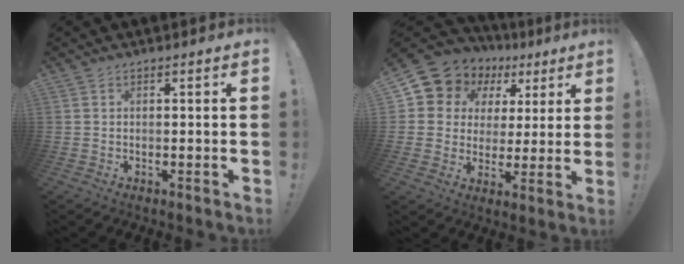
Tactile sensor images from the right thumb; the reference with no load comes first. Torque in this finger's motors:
{"motor_torque": [0.01, 0.75, 0.10, -0.05, 0.22]}